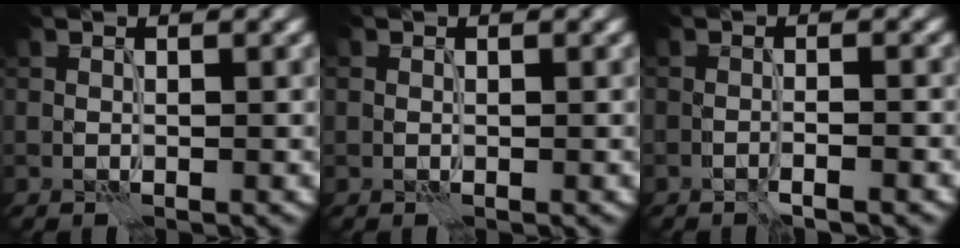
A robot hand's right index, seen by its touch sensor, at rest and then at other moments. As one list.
[{"total": 0.6, "force": [0.1, 0.6, 0.2], "torque": [-0.001, -0.002, 0.006]}, {"total": 1.5, "force": [-0.9, 0.3, 1.1], "torque": [-0.010, -0.002, -0.017]}]